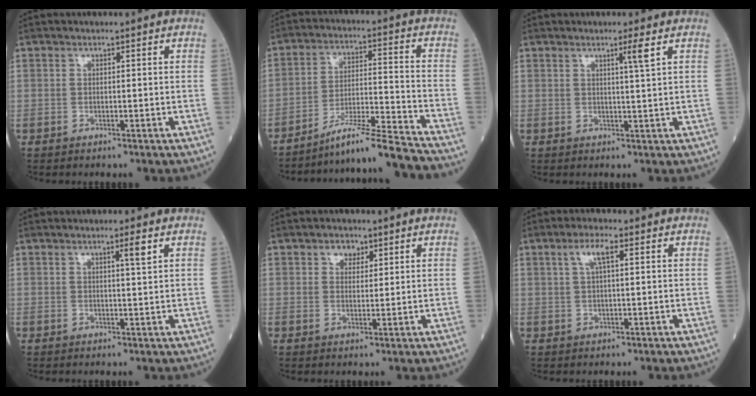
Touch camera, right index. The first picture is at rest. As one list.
[{"total": 12.5, "force": [-11.5, -2.2, 4.4], "torque": [-0.058, 0.008, -0.194]}, {"total": 2.3, "force": [1.2, -0.7, 1.8], "torque": [-0.033, -0.007, 0.022]}, {"total": 2.0, "force": [1.1, -0.4, 1.7], "torque": [-0.028, -0.004, 0.018]}, {"total": 2.5, "force": [1.5, 1.8, 1.1], "torque": [-0.015, 0.003, 0.023]}, {"total": 3.6, "force": [1.4, 0.6, 3.2], "torque": [-0.066, 0.012, 0.028]}]